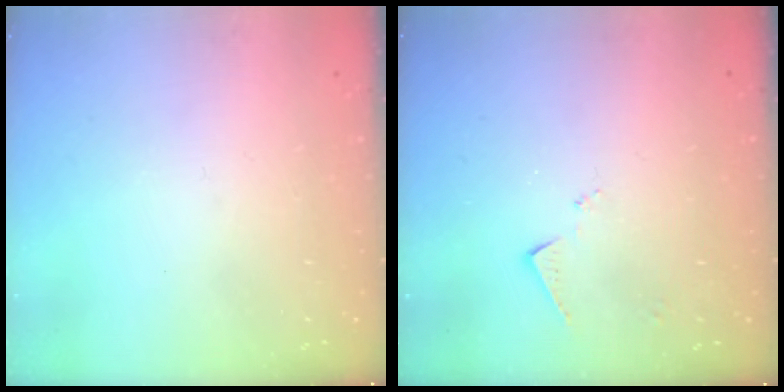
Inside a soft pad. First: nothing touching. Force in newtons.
{"total": 7.4, "press": 7.4, "slide": 0.2}